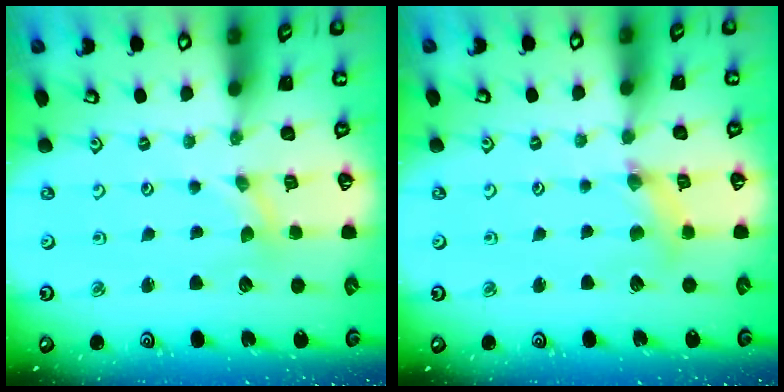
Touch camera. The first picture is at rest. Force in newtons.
{"total": 3.1, "press": 3.1, "slide": 0.4}